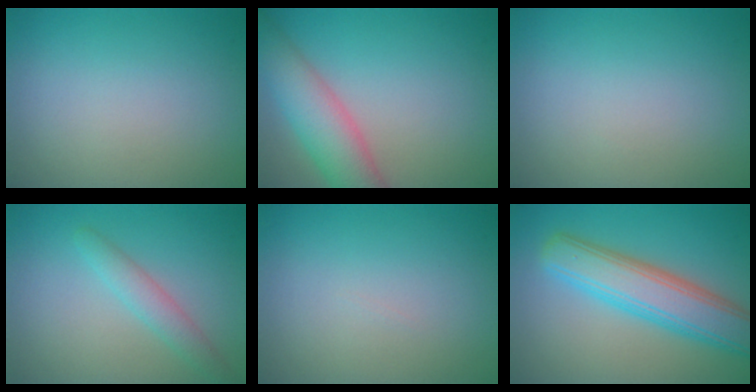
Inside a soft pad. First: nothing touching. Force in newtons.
{"total": 6.0, "press": 6.0, "slide": 0.4}
{"total": 0.0}
{"total": 2.4, "press": 2.4, "slide": 0.2}
{"total": 0.0}
{"total": 7.0, "press": 7.0, "slide": 0.2}